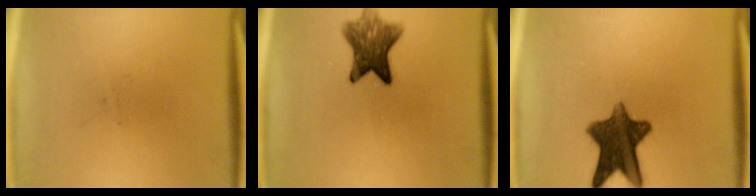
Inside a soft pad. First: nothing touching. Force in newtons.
{"total": 7.6}
{"total": 10.9}